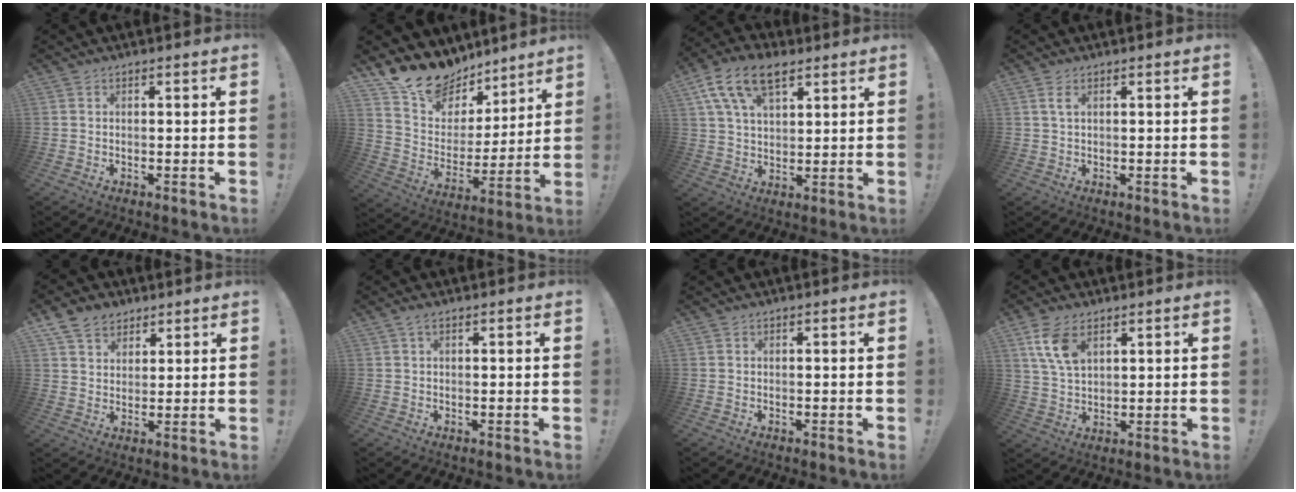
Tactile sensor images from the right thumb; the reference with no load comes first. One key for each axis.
{"total": 16.2, "fx": 13.1, "fy": 8.8, "fz": 4.0, "tx": -0.079, "ty": -0.096, "tz": 0.248}
{"total": 13.6, "fx": 7.3, "fy": 7.4, "fz": 8.7, "tx": -0.161, "ty": -0.018, "tz": 0.136}
{"total": 2.3, "fx": 0.9, "fy": 0.9, "fz": 1.9, "tx": -0.032, "ty": -0.002, "tz": 0.015}
{"total": 8.1, "fx": 5.2, "fy": 5.9, "fz": 2.2, "tx": -0.034, "ty": -0.027, "tz": 0.103}
{"total": 1.3, "fx": 0.5, "fy": 0.1, "fz": 1.2, "tx": -0.025, "ty": 0.002, "tz": 0.009}
{"total": 0.0}
{"total": 9.0, "fx": 4.6, "fy": 4.9, "fz": 6.0, "tx": -0.114, "ty": -0.015, "tz": 0.089}